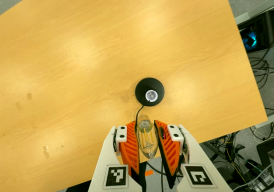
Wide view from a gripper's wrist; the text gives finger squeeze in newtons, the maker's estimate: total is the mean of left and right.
{"total": 22.6, "left": 24.6, "right": 20.6}